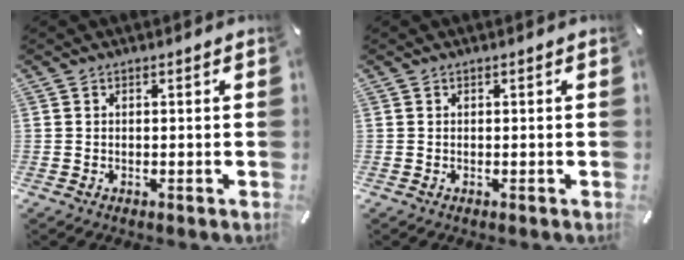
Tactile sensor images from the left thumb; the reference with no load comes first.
{"total": 0.0}